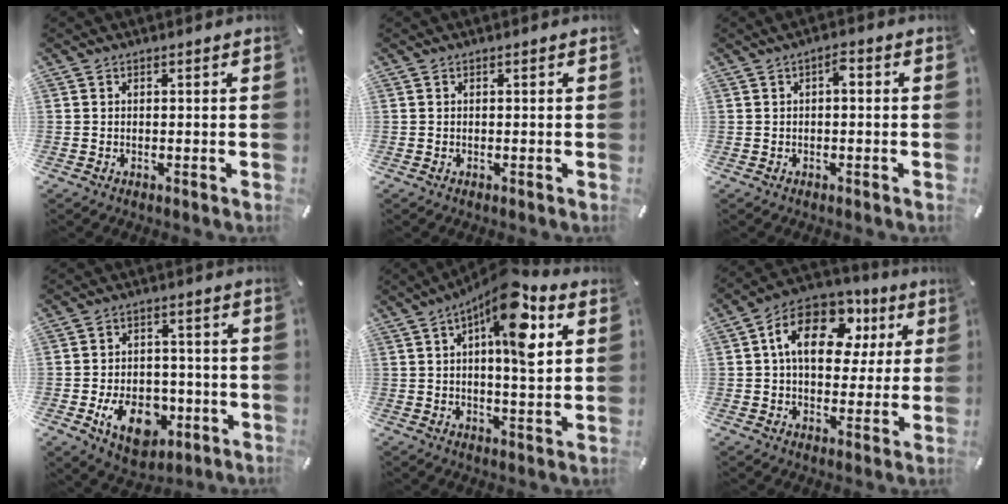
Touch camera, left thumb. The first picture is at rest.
{"total": 0.0}
{"total": 2.9, "force": [0.2, 1.1, 2.7], "torque": [-0.055, 0.013, -0.001]}
{"total": 12.9, "force": [-4.6, 8.7, 8.3], "torque": [-0.139, 0.016, -0.077]}
{"total": 15.2, "force": [6.4, 5.0, 12.9], "torque": [-0.192, -0.029, 0.098]}
{"total": 17.1, "force": [5.4, 11.3, 11.6], "torque": [-0.190, -0.007, 0.094]}